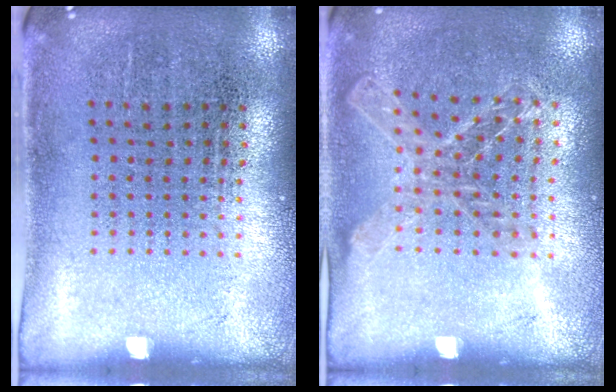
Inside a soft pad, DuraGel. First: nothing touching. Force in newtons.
{"total": 1.1, "press": 1.1, "slide": 0.1}